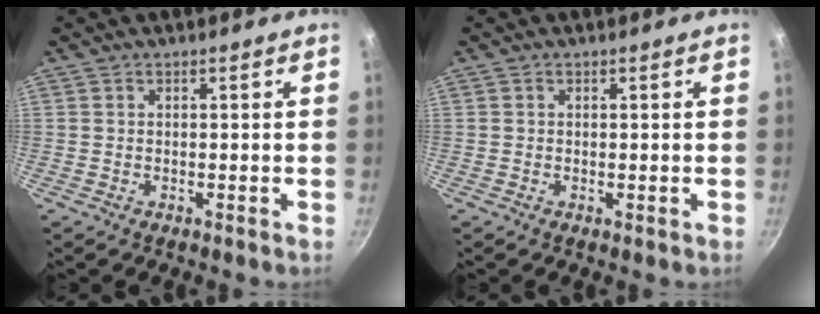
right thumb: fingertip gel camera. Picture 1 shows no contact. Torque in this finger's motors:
{"motor_torque": [0.28, 0.08, 0.27, -0.06, 0.05]}